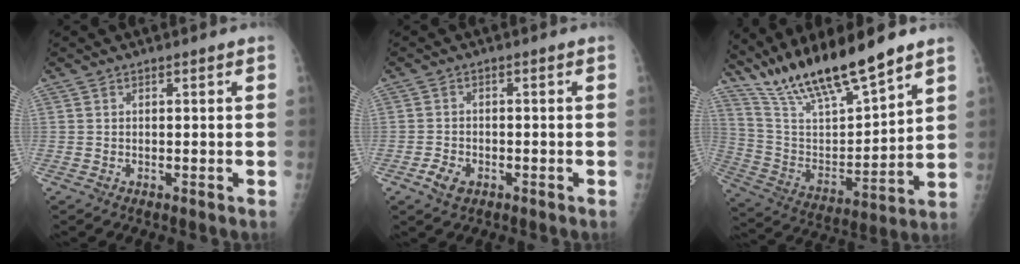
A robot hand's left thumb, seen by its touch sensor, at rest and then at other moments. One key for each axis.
{"total": 3.5, "fx": -1.8, "fy": 2.4, "fz": 1.9, "tx": -0.032, "ty": 0.003, "tz": -0.030}
{"total": 19.6, "fx": 15.7, "fy": 3.6, "fz": 11.1, "tx": -0.175, "ty": -0.070, "tz": 0.296}